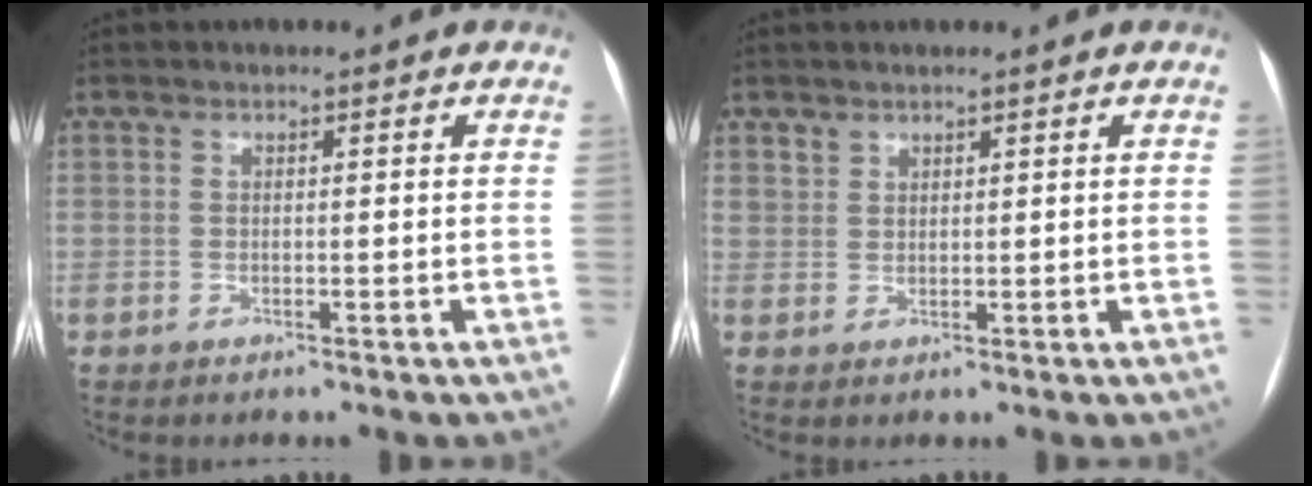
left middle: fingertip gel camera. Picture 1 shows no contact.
{"total": 1.5, "force": [1.2, 0.9, -0.1], "torque": [0.011, 0.001, 0.017]}